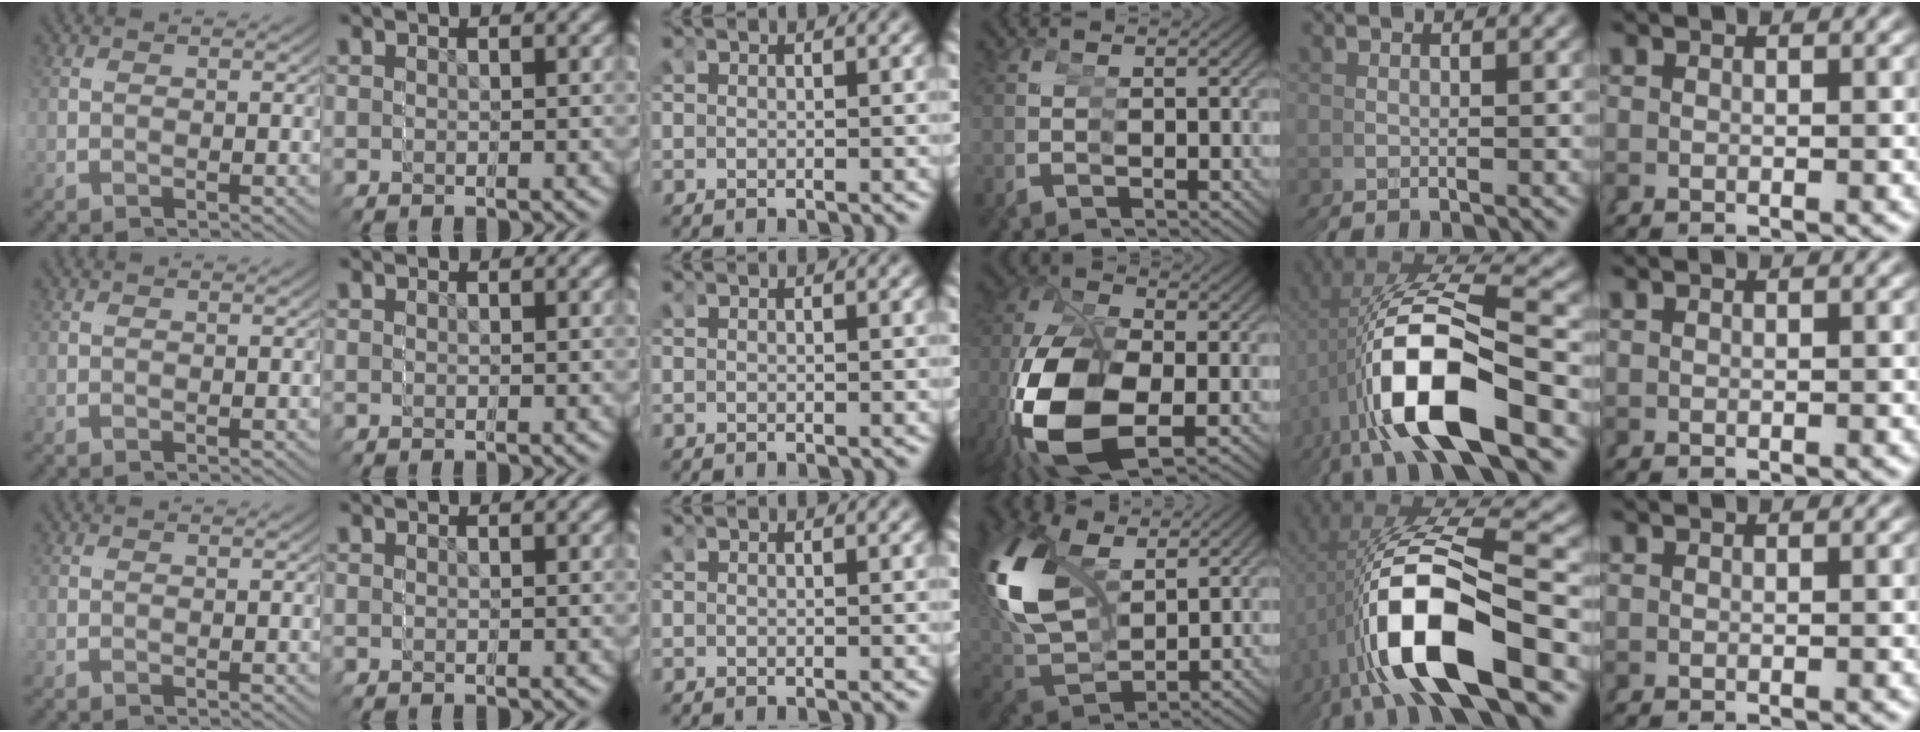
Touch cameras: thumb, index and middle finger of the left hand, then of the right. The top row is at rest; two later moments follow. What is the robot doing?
{"motion": "grasp_and_lifting", "object": "markers"}